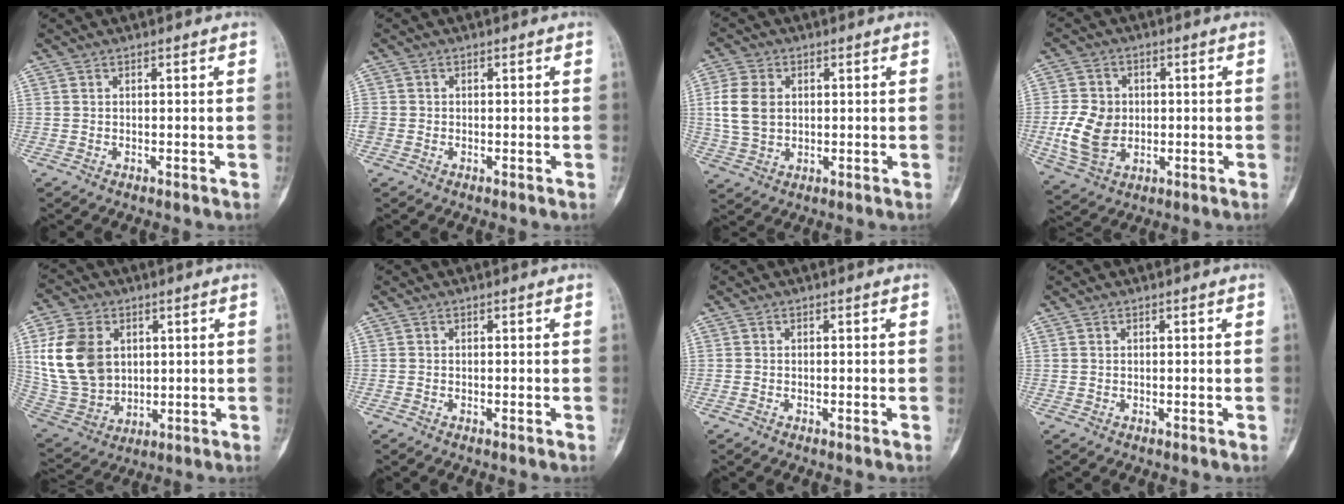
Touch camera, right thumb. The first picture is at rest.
{"total": 1.8, "force": [-0.4, 1.6, 0.8], "torque": [-0.017, 0.004, -0.010]}
{"total": 8.0, "force": [1.1, 5.9, 5.3], "torque": [-0.107, 0.002, 0.025]}
{"total": 9.9, "force": [-0.8, 7.6, 6.3], "torque": [-0.113, 0.000, -0.009]}
{"total": 15.6, "force": [3.5, 11.8, 9.6], "torque": [-0.170, -0.008, 0.082]}
{"total": 0.0}
{"total": 0.0}
{"total": 0.0}